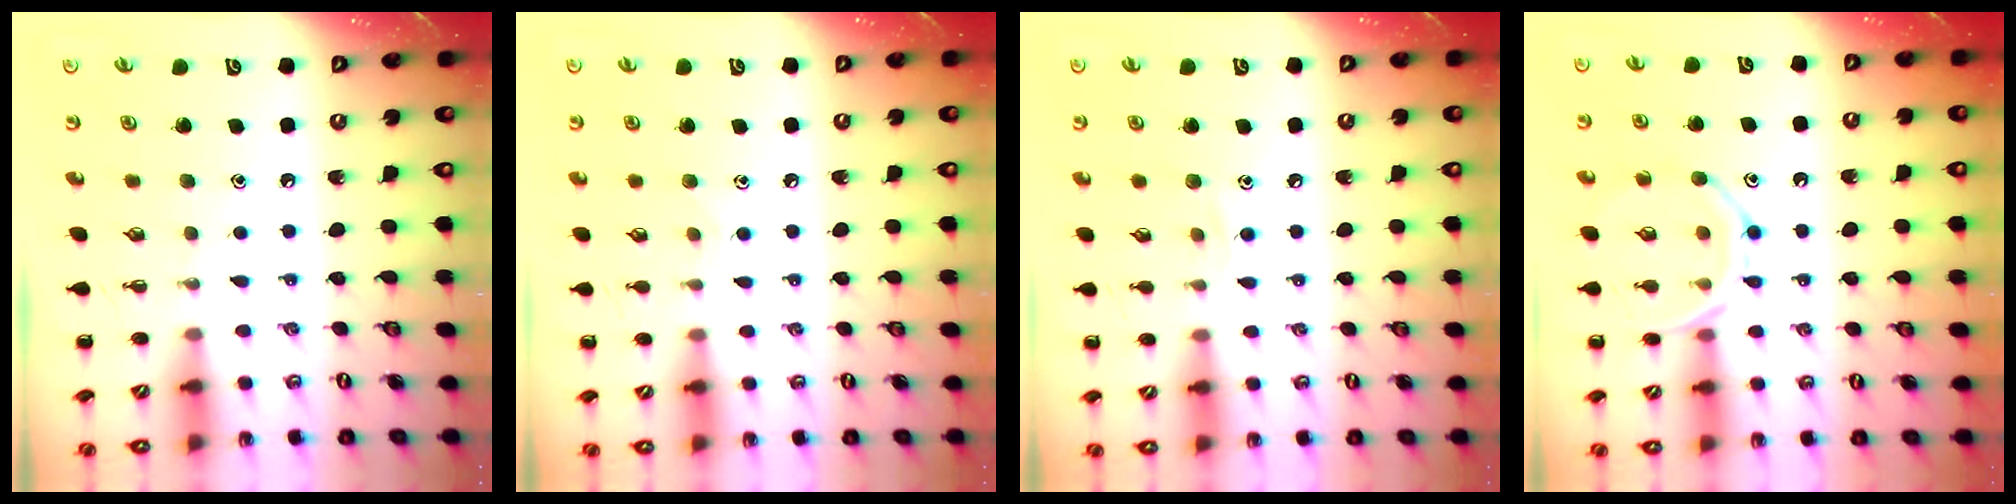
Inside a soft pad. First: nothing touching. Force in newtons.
{"total": 4.1, "press": 3.9, "slide": 1.3}
{"total": 7.5, "press": 7.3, "slide": 2.1}
{"total": 13.5, "press": 13.4, "slide": 1.4}